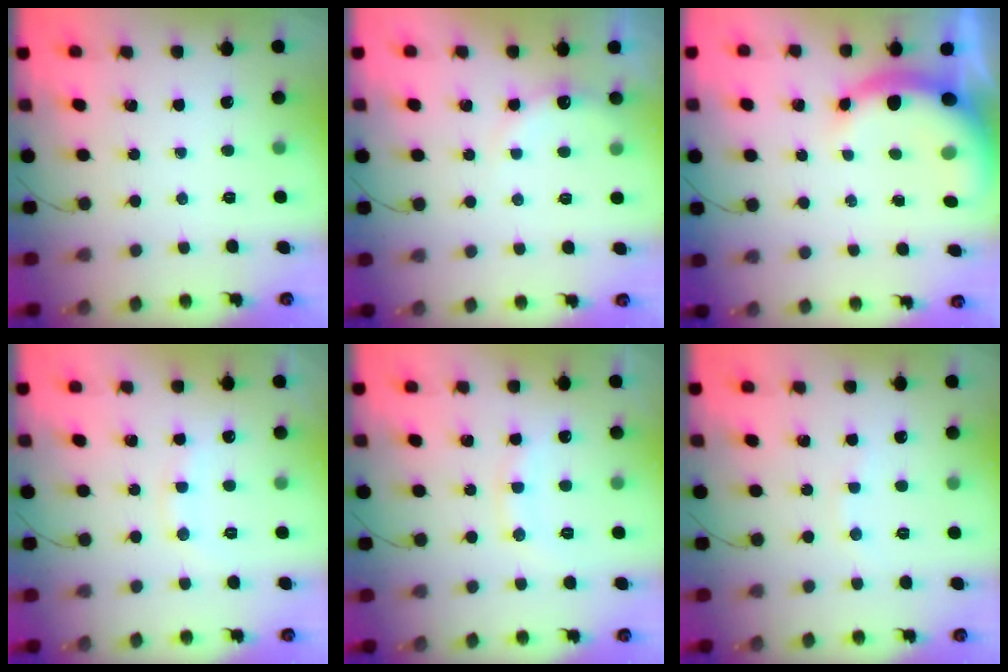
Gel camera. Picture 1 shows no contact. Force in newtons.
{"total": 7.5, "press": 7.4, "slide": 1.5}
{"total": 8.8, "press": 8.7, "slide": 1.1}
{"total": 8.4, "press": 8.3, "slide": 1.2}
{"total": 10.1, "press": 10.0, "slide": 1.0}
{"total": 2.7, "press": 2.6, "slide": 0.8}